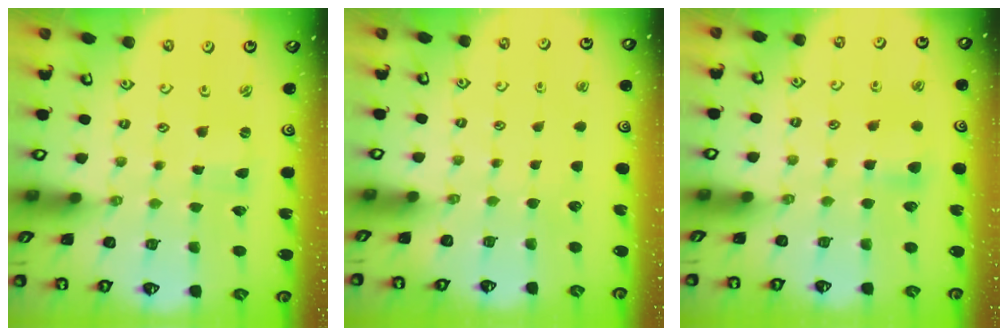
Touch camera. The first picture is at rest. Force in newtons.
{"total": 0.0}
{"total": 5.2, "press": 5.1, "slide": 0.7}